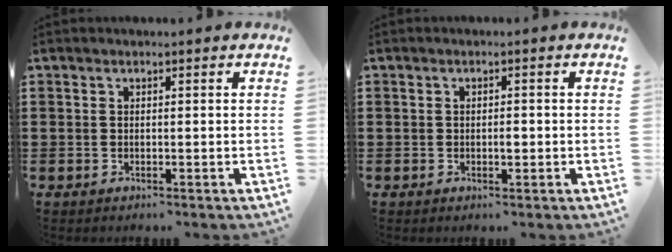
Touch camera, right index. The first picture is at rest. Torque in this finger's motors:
{"motor_torque": [-0.54, 0.79, 0.05, 0.02]}